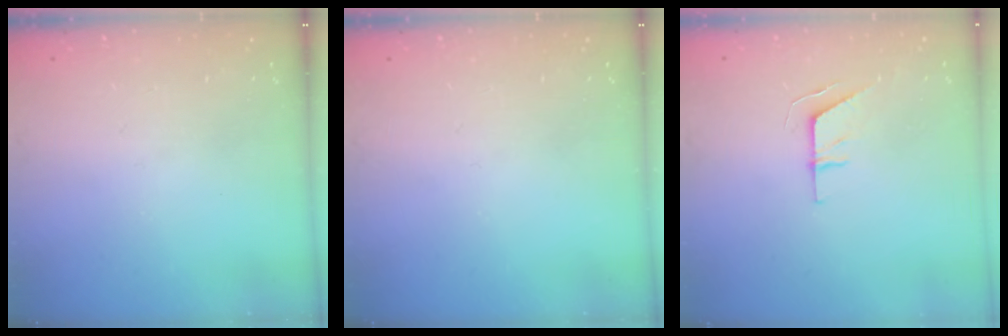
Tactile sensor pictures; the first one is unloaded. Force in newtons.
{"total": 0.0}
{"total": 4.5, "press": 4.5, "slide": 0.3}